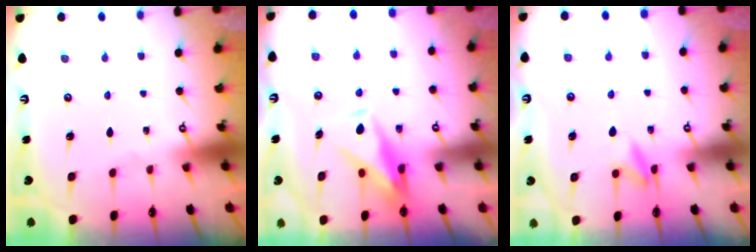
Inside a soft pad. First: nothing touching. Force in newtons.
{"total": 10.2, "press": 10.2, "slide": 0.8}
{"total": 7.2, "press": 6.9, "slide": 2.0}